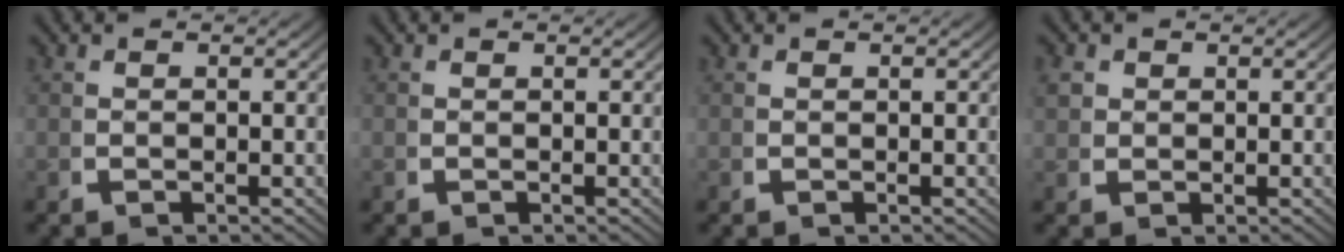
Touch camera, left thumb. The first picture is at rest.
{"total": 0.0}
{"total": 0.0}
{"total": 1.4, "force": [1.1, 0.9, 0.4], "torque": [-0.007, -0.008, 0.027]}